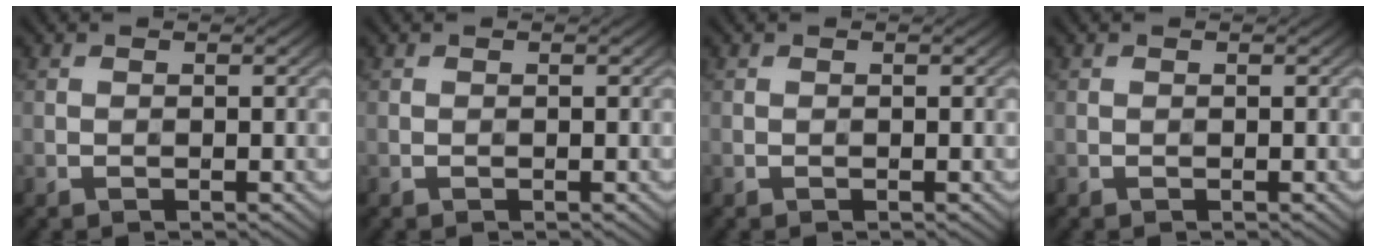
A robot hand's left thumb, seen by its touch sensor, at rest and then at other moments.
{"total": 0.0}
{"total": 0.0}
{"total": 0.0}